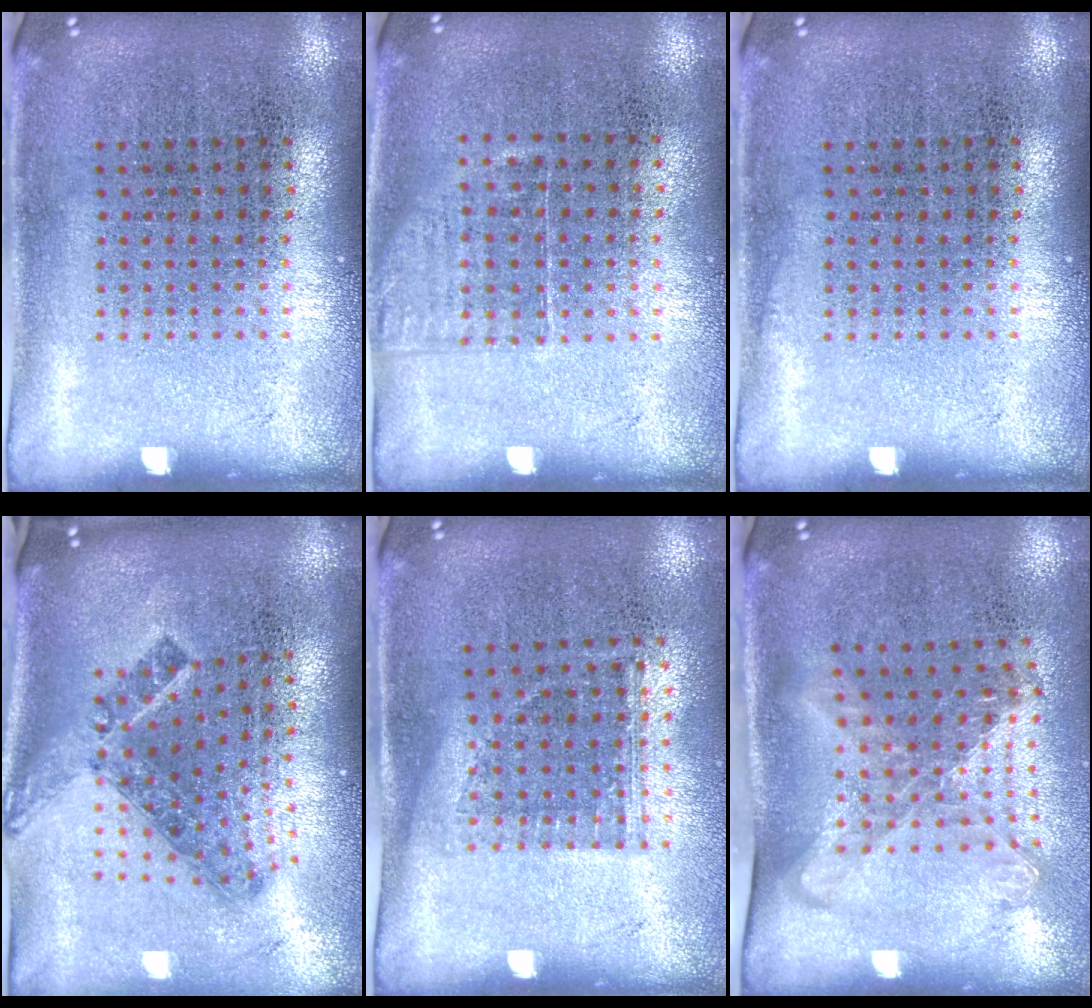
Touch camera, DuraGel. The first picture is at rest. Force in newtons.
{"total": 1.2, "press": 1.0, "slide": 0.7}
{"total": 0.0}
{"total": 1.6, "press": 1.1, "slide": 1.1}
{"total": 1.1, "press": 0.9, "slide": 0.7}
{"total": 1.7, "press": 1.4, "slide": 1.1}